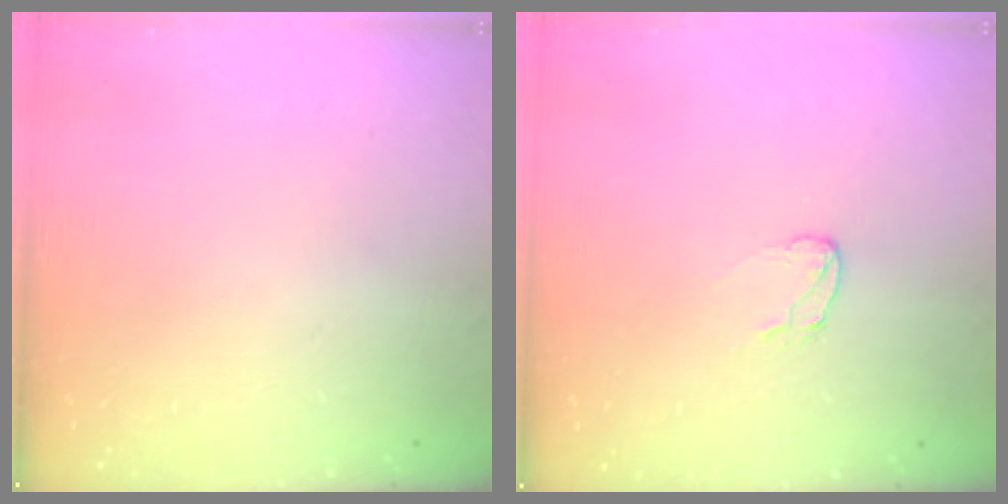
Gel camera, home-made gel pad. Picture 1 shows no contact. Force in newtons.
{"total": 3.7, "press": 3.6, "slide": 0.3}